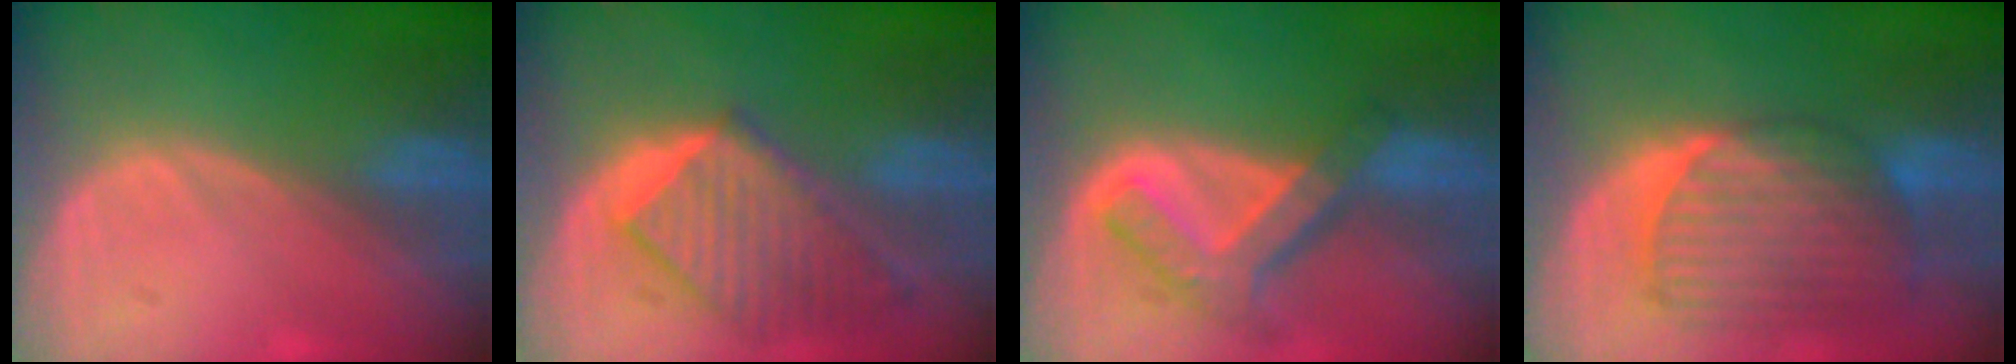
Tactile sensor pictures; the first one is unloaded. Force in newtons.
{"total": 9.1, "press": 8.0, "slide": 4.4}
{"total": 7.6, "press": 6.5, "slide": 4.0}
{"total": 10.0, "press": 8.6, "slide": 5.0}